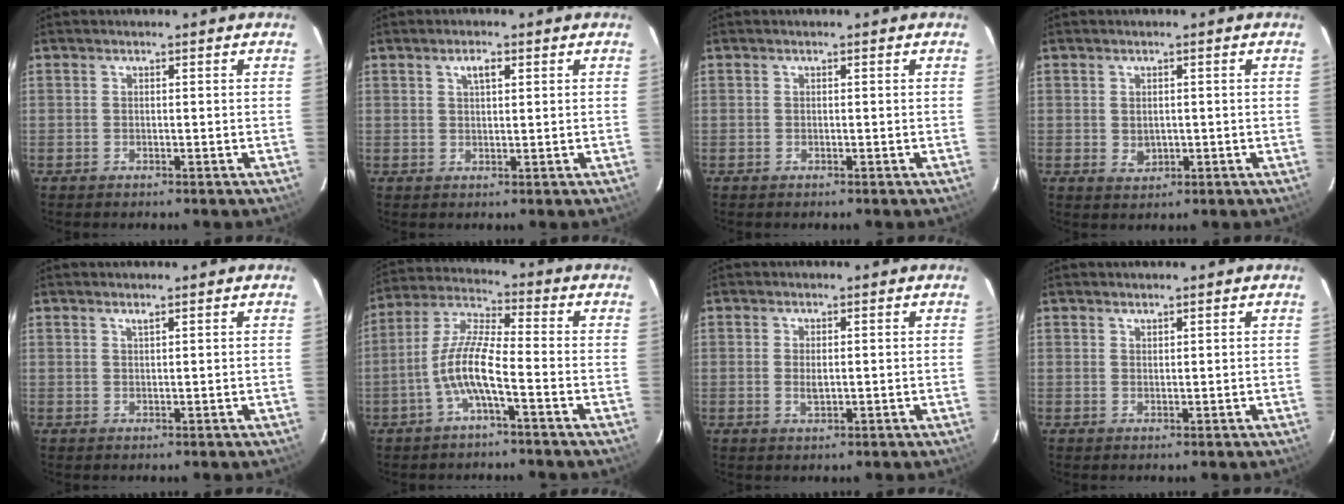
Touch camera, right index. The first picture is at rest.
{"total": 2.5, "force": [1.2, 1.0, 1.9], "torque": [-0.034, 0.007, 0.021]}
{"total": 0.0}
{"total": 2.4, "force": [0.1, 1.9, 1.4], "torque": [-0.023, 0.000, 0.008]}
{"total": 0.7, "force": [0.6, 0.0, 0.4], "torque": [-0.006, 0.001, 0.010]}
{"total": 8.6, "force": [-3.4, 1.0, 7.8], "torque": [-0.177, 0.011, -0.068]}
{"total": 2.1, "force": [0.1, 0.9, 1.9], "torque": [-0.036, -0.002, 0.004]}
{"total": 0.8, "force": [0.8, 0.2, 0.1], "torque": [-0.003, 0.002, 0.015]}